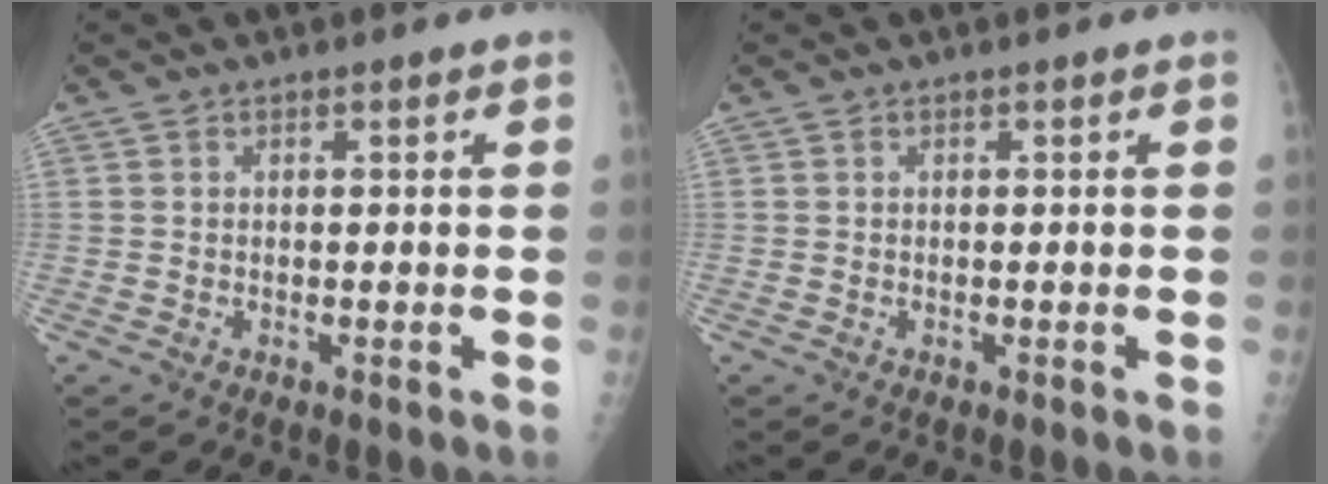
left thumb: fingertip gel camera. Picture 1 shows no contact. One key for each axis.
{"total": 0.0}